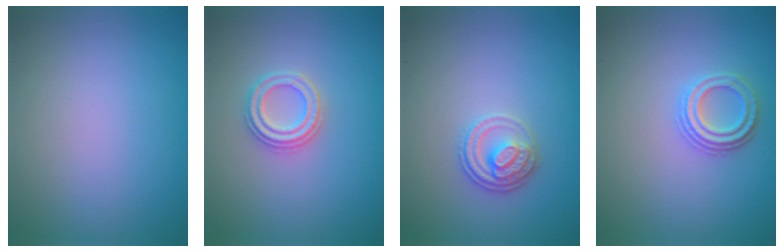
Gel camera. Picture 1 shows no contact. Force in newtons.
{"total": 2.5, "press": 2.4, "slide": 0.7}
{"total": 2.7, "press": 2.5, "slide": 1.0}
{"total": 2.3, "press": 2.3, "slide": 0.3}